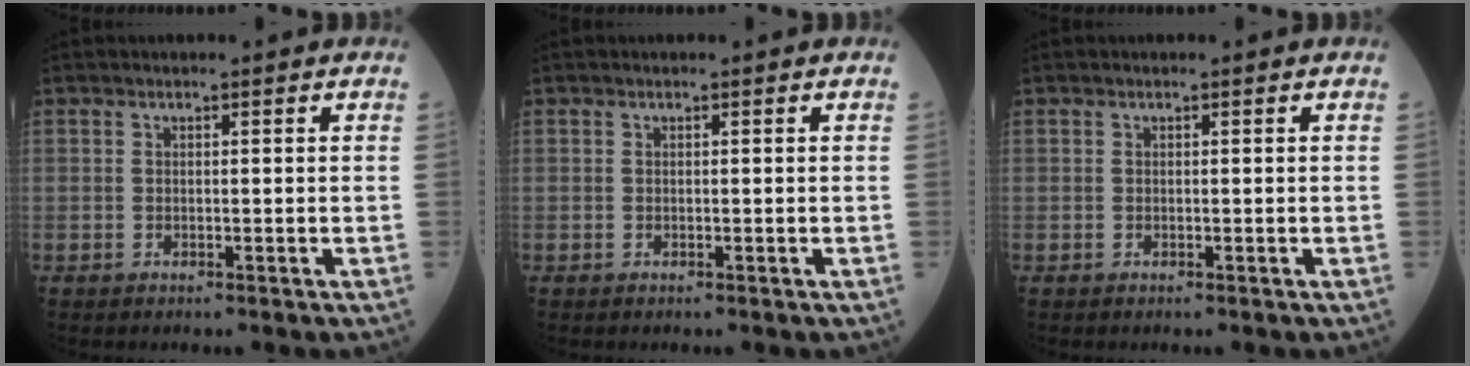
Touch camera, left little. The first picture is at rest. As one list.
[{"total": 0.0}, {"total": 0.0}]